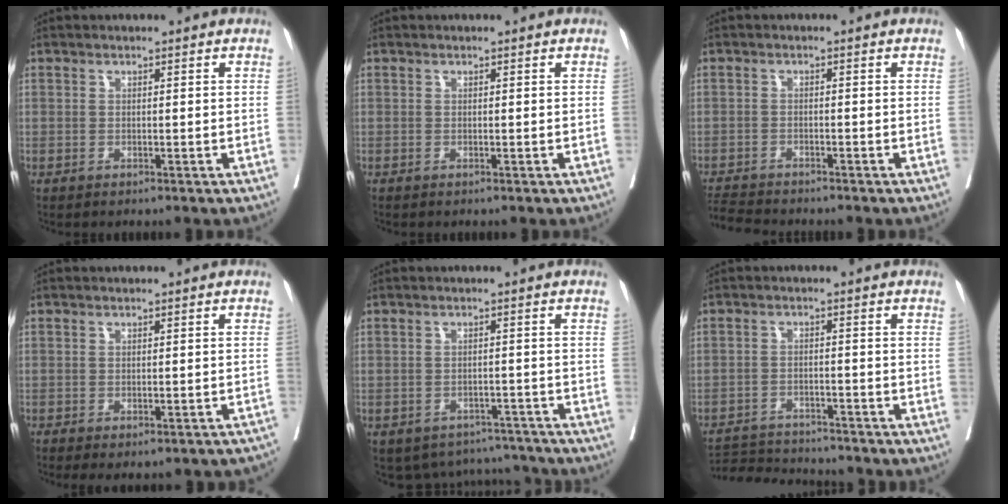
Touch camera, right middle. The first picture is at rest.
{"total": 0.0}
{"total": 4.6, "force": [-4.5, -0.2, 0.9], "torque": [-0.013, -0.019, -0.080]}
{"total": 8.9, "force": [-7.4, 2.9, 3.8], "torque": [-0.049, 0.005, -0.080]}
{"total": 7.7, "force": [-7.1, 2.8, -0.2], "torque": [0.015, 0.027, -0.083]}
{"total": 10.3, "force": [-9.9, 1.5, 2.4], "torque": [-0.041, 0.001, -0.145]}